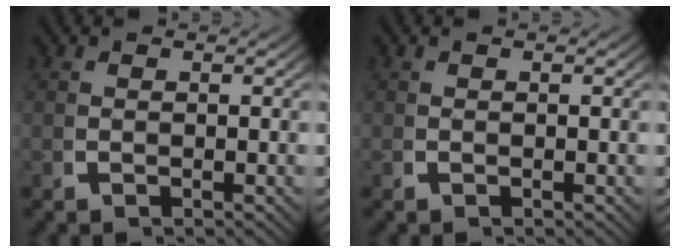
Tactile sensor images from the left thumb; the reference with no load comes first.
{"total": 0.0}